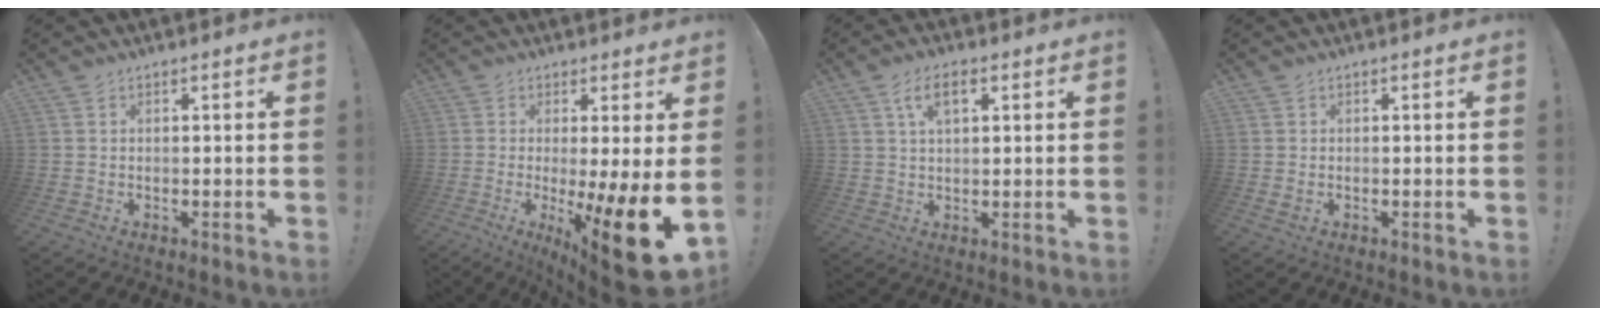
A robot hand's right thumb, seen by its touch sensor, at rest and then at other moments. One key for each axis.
{"total": 14.5, "fx": -3.0, "fy": 0.7, "fz": 14.2, "tx": -0.177, "ty": -0.015, "tz": -0.041}
{"total": 6.3, "fx": 2.5, "fy": 3.0, "fz": 5.0, "tx": -0.085, "ty": 0.002, "tz": 0.042}
{"total": 0.6, "fx": 0.3, "fy": 0.4, "fz": 0.4, "tx": -0.009, "ty": 0.001, "tz": 0.006}